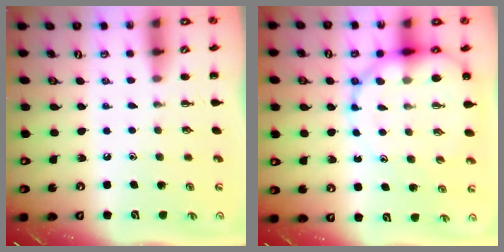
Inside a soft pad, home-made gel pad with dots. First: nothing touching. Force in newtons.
{"total": 15.4, "press": 14.7, "slide": 4.6}